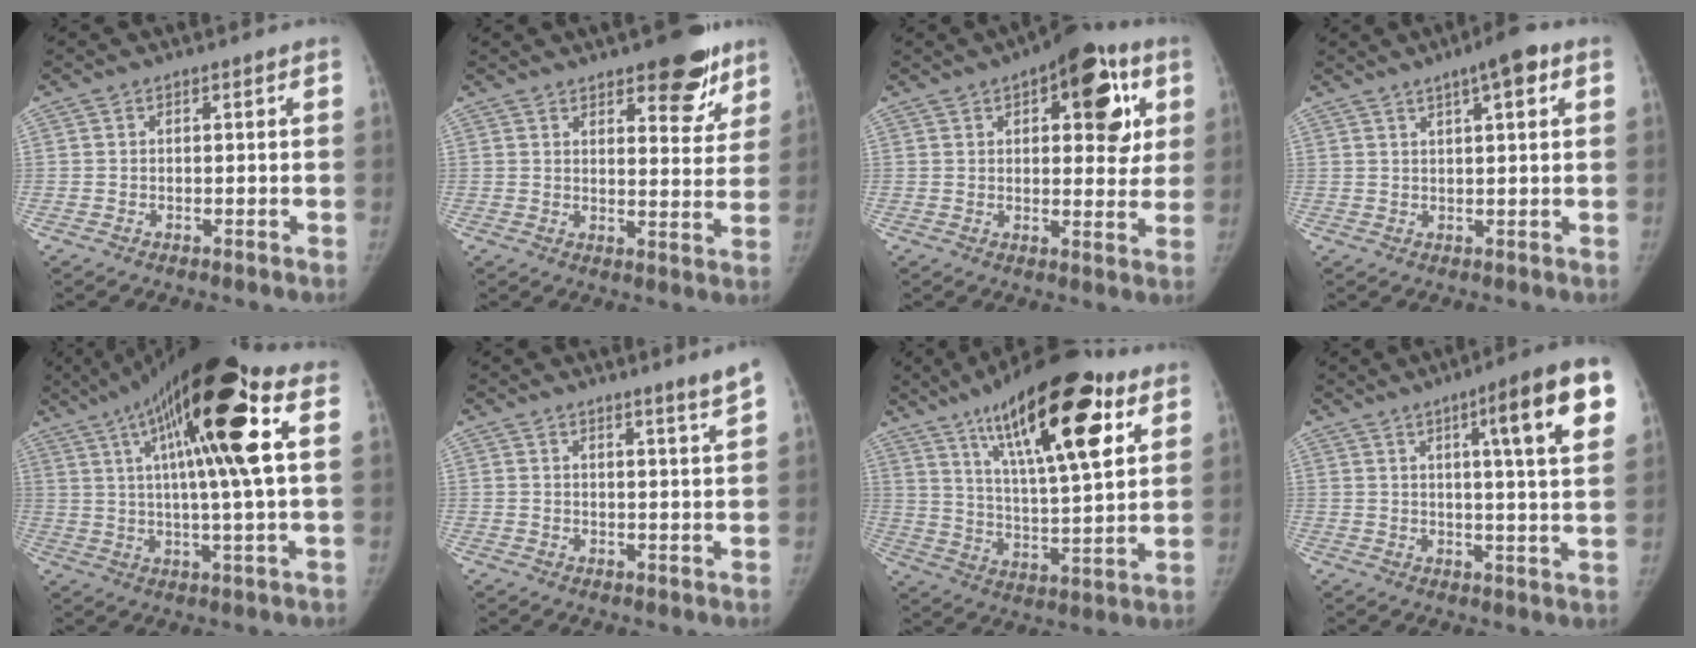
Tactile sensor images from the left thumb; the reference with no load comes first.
{"total": 11.1, "force": [7.3, 4.4, 7.1], "torque": [-0.044, -0.040, 0.095]}
{"total": 15.7, "force": [6.0, 7.4, 12.4], "torque": [-0.098, -0.002, 0.072]}
{"total": 6.2, "force": [3.2, 1.3, 5.1], "torque": [-0.071, 0.000, 0.045]}
{"total": 22.1, "force": [7.2, 3.6, 20.6], "torque": [-0.353, 0.015, 0.107]}
{"total": 3.7, "force": [2.9, -0.7, 2.3], "torque": [-0.023, -0.028, 0.043]}
{"total": 25.2, "force": [12.8, 7.8, 20.3], "torque": [-0.300, -0.031, 0.212]}
{"total": 14.5, "force": [6.4, 1.5, 13.0], "torque": [-0.168, -0.019, 0.083]}